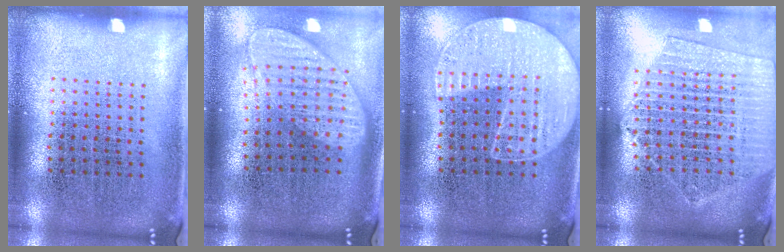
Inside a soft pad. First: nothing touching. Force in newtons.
{"total": 2.0, "press": 1.6, "slide": 1.3}
{"total": 1.3, "press": 1.2, "slide": 0.3}
{"total": 1.9, "press": 1.7, "slide": 0.7}